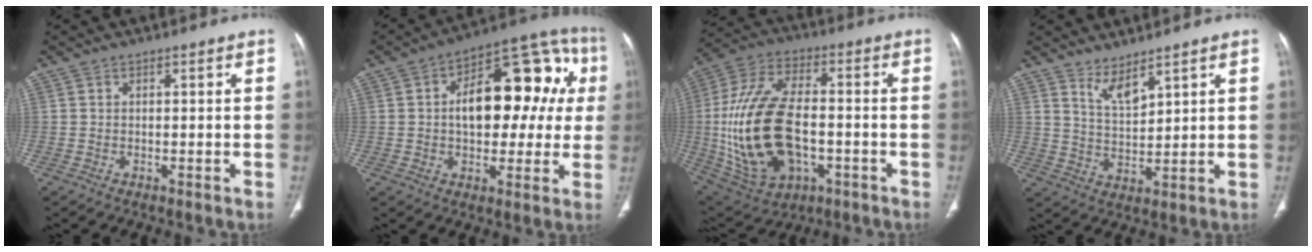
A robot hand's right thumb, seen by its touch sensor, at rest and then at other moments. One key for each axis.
{"total": 21.3, "fx": 2.8, "fy": 11.9, "fz": 17.5, "tx": -0.194, "ty": 0.039, "tz": 0.033}
{"total": 23.6, "fx": -3.2, "fy": 13.4, "fz": 19.1, "tx": -0.388, "ty": 0.013, "tz": -0.039}
{"total": 4.9, "fx": 3.9, "fy": 1.2, "fz": 2.8, "tx": -0.048, "ty": -0.041, "tz": 0.082}